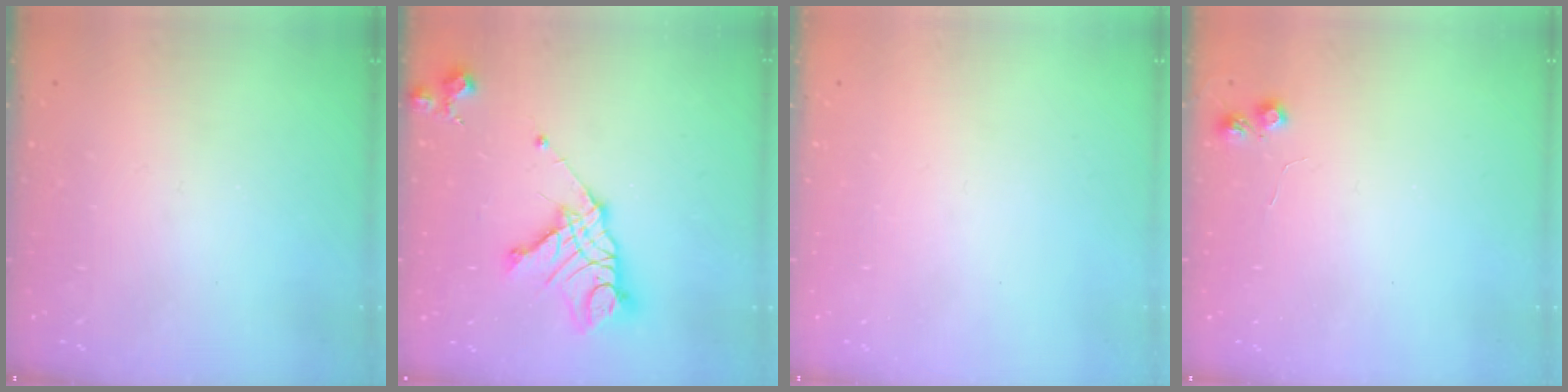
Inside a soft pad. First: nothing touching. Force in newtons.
{"total": 15.7, "press": 15.6, "slide": 1.6}
{"total": 0.0}
{"total": 4.6, "press": 4.6, "slide": 0.5}